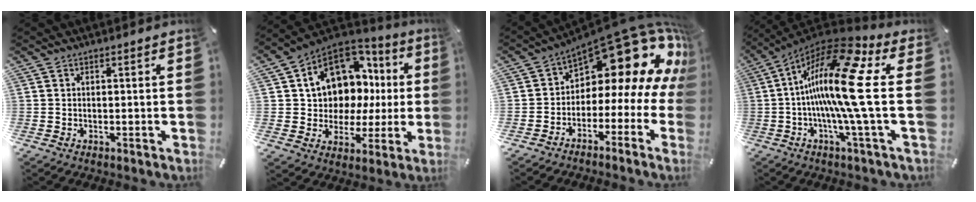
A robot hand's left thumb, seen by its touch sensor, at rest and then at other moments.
{"total": 12.9, "force": [5.0, 10.4, 5.9], "torque": [-0.105, -0.047, 0.102]}
{"total": 17.9, "force": [10.0, 8.8, 12.0], "torque": [-0.169, -0.083, 0.165]}
{"total": 21.2, "force": [0.9, 2.8, 21.0], "torque": [-0.427, -0.018, -0.003]}